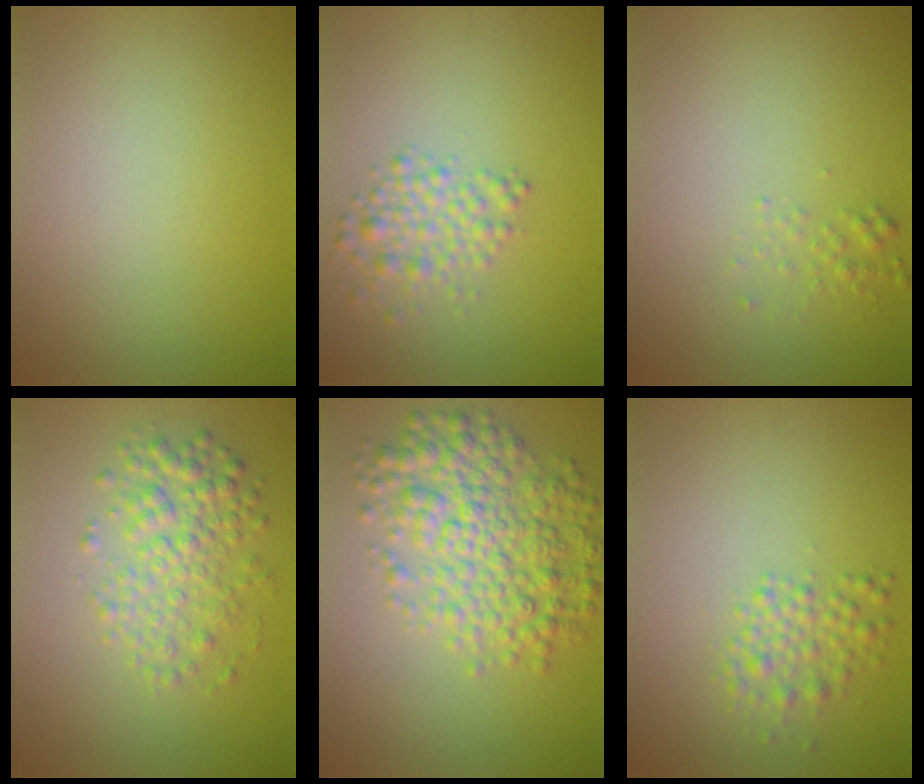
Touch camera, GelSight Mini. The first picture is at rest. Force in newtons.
{"total": 2.8, "press": 2.8, "slide": 0.0}
{"total": 1.0, "press": 1.0, "slide": 0.0}
{"total": 3.8, "press": 3.8, "slide": 0.1}
{"total": 6.5, "press": 6.5, "slide": 0.1}
{"total": 2.3, "press": 2.3, "slide": 0.1}